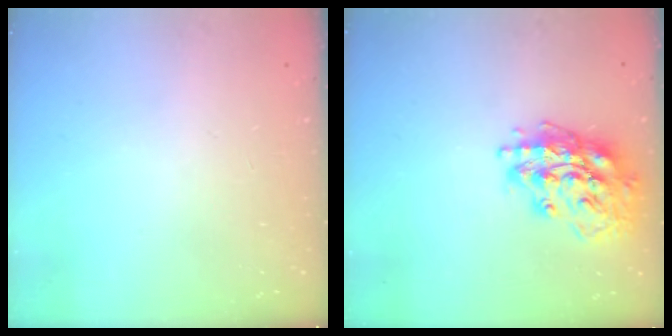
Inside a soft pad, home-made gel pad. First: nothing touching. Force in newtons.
{"total": 17.5, "press": 17.5, "slide": 0.9}